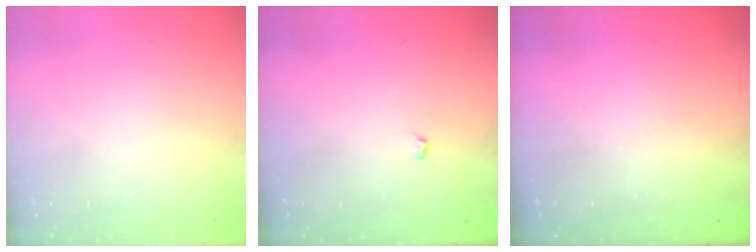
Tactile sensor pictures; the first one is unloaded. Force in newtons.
{"total": 3.1, "press": 3.0, "slide": 0.5}
{"total": 0.0}